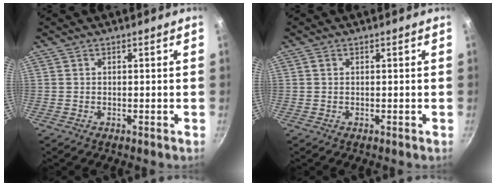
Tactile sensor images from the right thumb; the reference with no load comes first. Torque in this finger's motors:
{"motor_torque": [-0.05, 0.41, 0.22, -0.15, 0.02]}